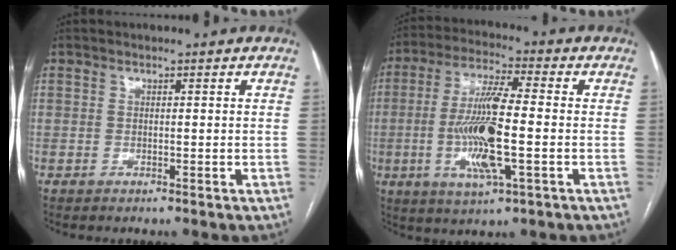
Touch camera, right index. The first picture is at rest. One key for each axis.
{"total": 12.9, "fx": -2.1, "fy": 1.5, "fz": 12.6, "tx": -0.253, "ty": -0.008, "tz": -0.040}